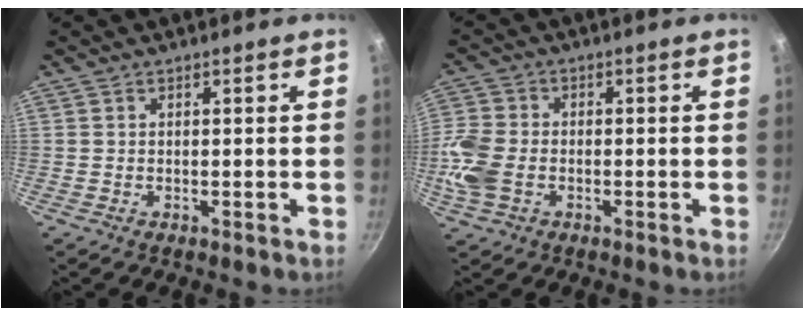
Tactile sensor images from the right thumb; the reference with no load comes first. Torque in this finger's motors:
{"motor_torque": [0.98, 0.98, 1.04, -0.13, 0.13]}